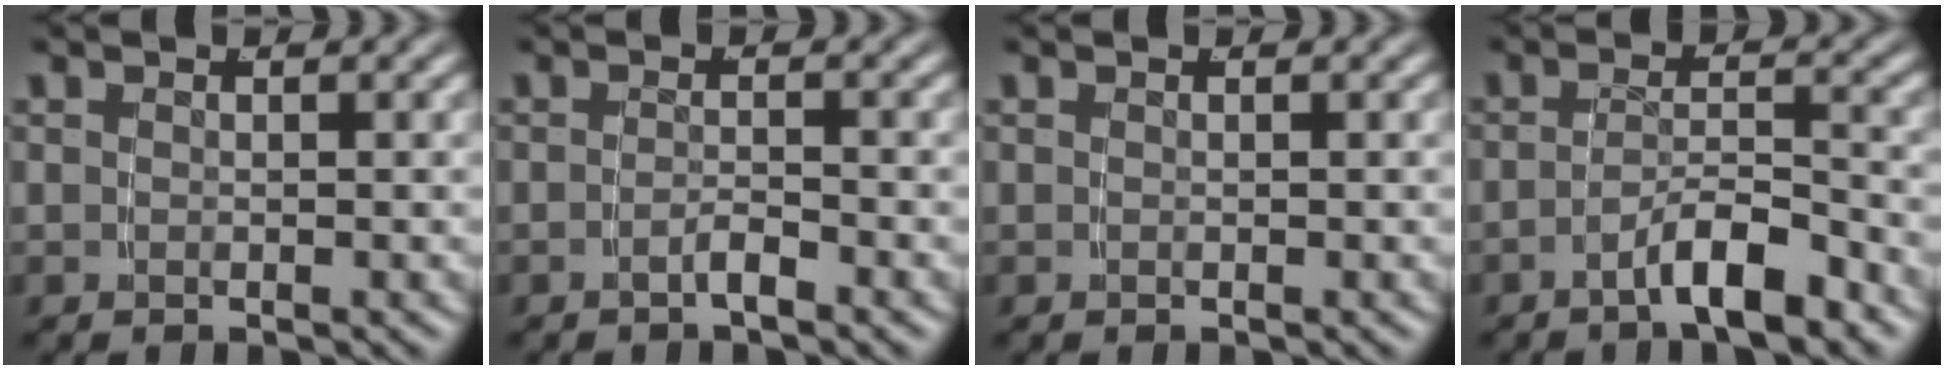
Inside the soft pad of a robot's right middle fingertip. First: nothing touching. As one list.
[{"total": 1.4, "force": [-1.3, -0.4, 0.6], "torque": [-0.007, 0.003, -0.026]}, {"total": 0.0}, {"total": 3.9, "force": [-3.0, 0.5, 2.4], "torque": [-0.030, 0.001, -0.053]}]